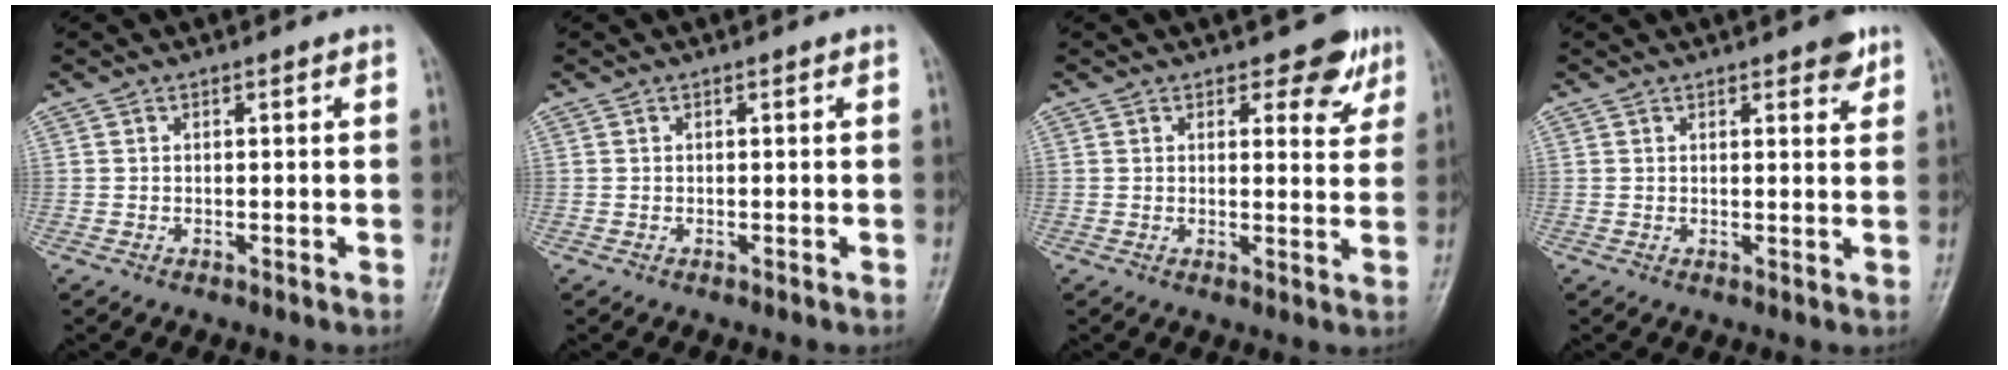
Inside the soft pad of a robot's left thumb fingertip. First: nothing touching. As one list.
[{"total": 0.0}, {"total": 5.5, "force": [3.5, 2.8, 3.1], "torque": [-0.006, -0.018, 0.041]}, {"total": 3.6, "force": [2.3, 1.2, 2.5], "torque": [-0.022, -0.010, 0.025]}]